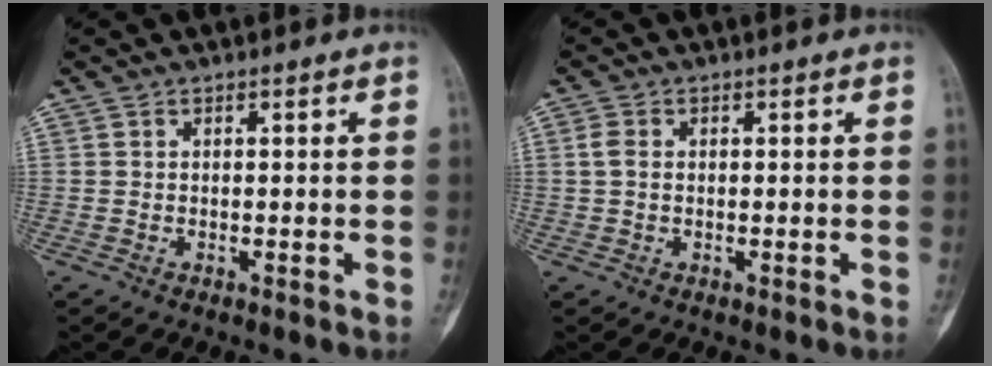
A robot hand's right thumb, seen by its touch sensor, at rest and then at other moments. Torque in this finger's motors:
{"motor_torque": [-0.46, -0.22, 0.43, 0.09, -0.09]}